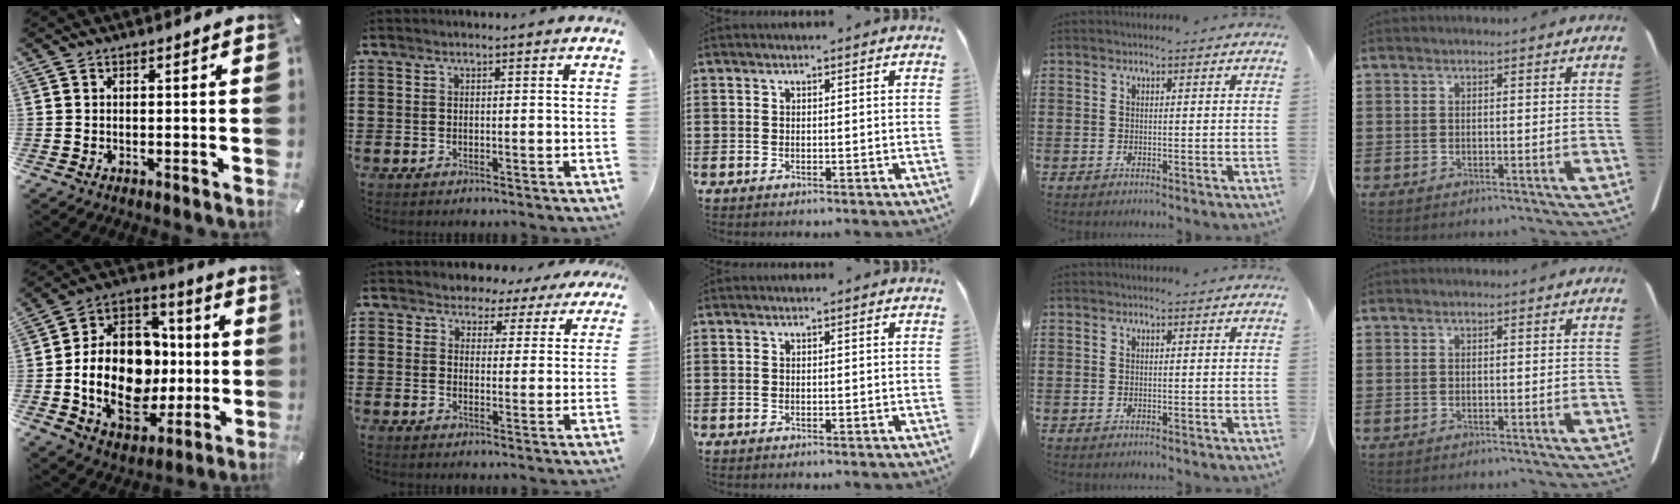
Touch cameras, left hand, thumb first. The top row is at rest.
{"thumb": {"total": 19.8, "force": [-1.9, 15.3, 12.4], "torque": [-0.256, -0.011, -0.024]}, "index": {"total": 3.7, "force": [3.1, 2.1, 0.2], "torque": [-0.019, -0.013, 0.050]}}